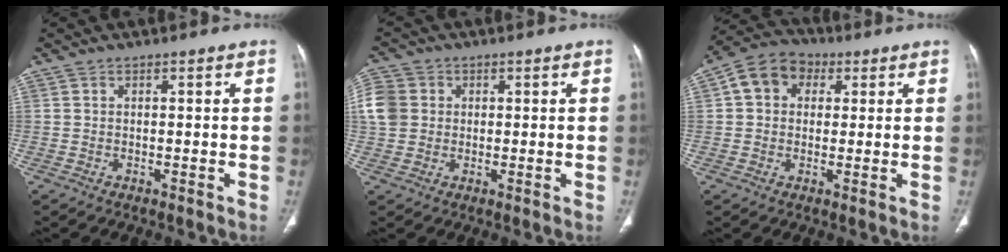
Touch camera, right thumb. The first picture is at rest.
{"total": 9.0, "force": [1.0, 8.0, 3.9], "torque": [-0.088, 0.020, 0.018]}
{"total": 8.8, "force": [2.2, 7.1, 4.7], "torque": [-0.064, 0.016, 0.027]}